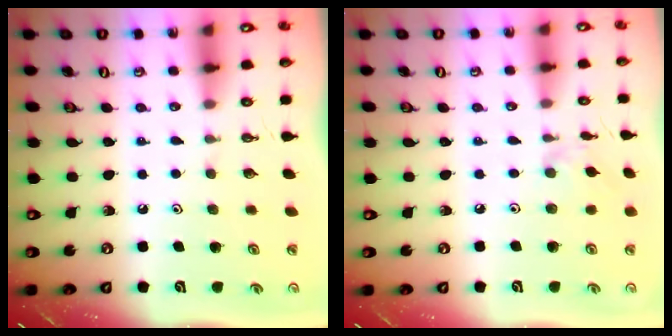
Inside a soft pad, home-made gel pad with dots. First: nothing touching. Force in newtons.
{"total": 2.1, "press": 2.1, "slide": 0.4}